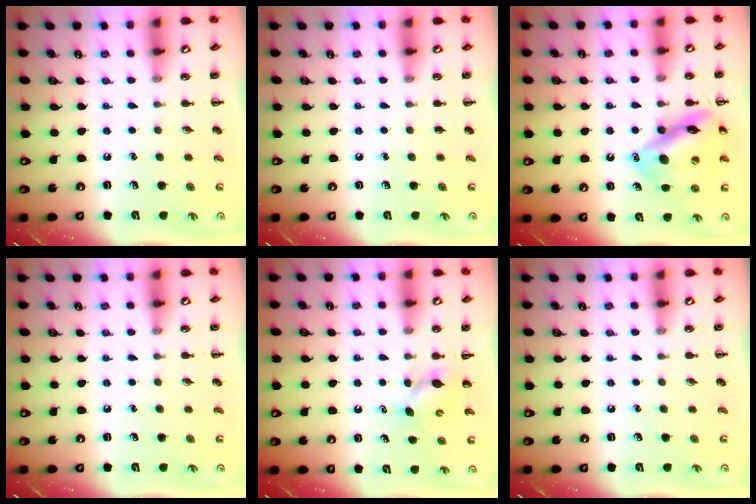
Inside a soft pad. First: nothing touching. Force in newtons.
{"total": 0.0}
{"total": 14.2, "press": 14.0, "slide": 2.1}
{"total": 0.0}
{"total": 4.2, "press": 4.0, "slide": 1.1}
{"total": 0.0}